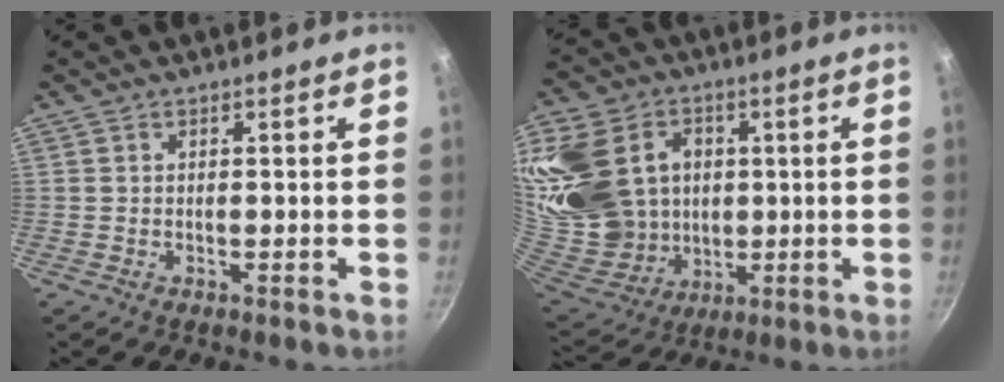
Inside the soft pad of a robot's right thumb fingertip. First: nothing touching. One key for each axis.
{"total": 25.7, "fx": 5.4, "fy": 20.3, "fz": 14.7, "tx": -0.300, "ty": -0.001, "tz": 0.116}